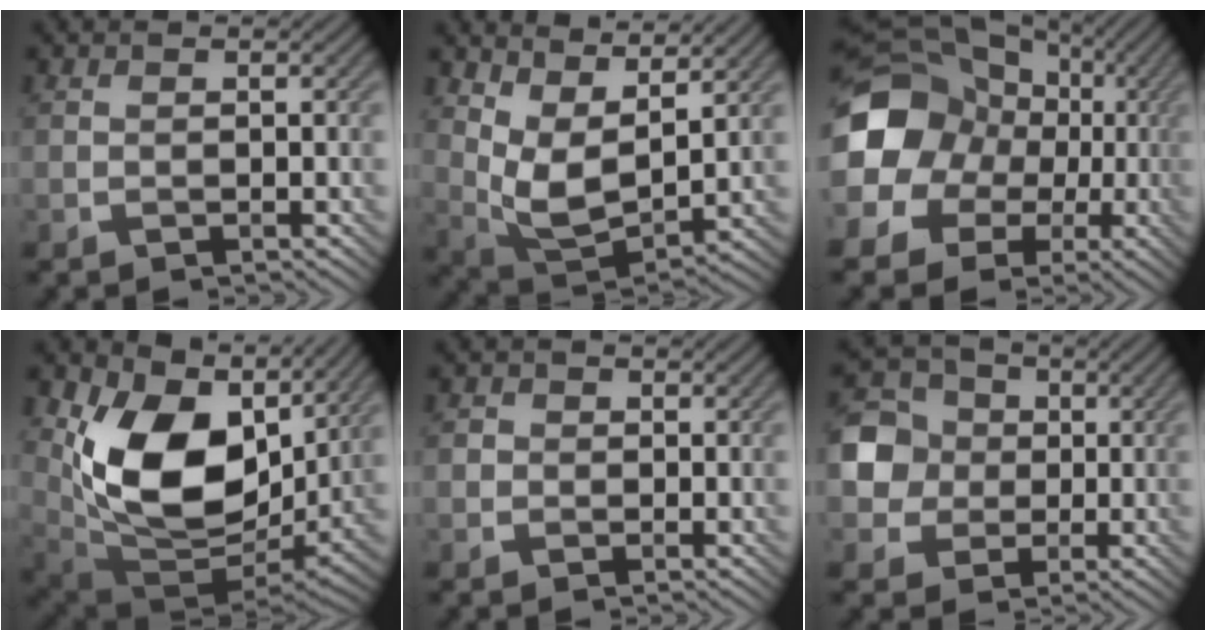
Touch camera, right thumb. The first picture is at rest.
{"total": 8.8, "force": [4.5, 3.8, 6.5], "torque": [-0.152, -0.008, 0.093]}
{"total": 16.7, "force": [1.3, 14.9, 7.6], "torque": [-0.203, -0.007, -0.004]}
{"total": 15.1, "force": [4.9, 9.7, 10.5], "torque": [-0.199, -0.012, 0.096]}
{"total": 1.6, "force": [-0.1, 1.5, 0.3], "torque": [0.002, 0.002, -0.009]}
{"total": 7.0, "force": [0.0, 6.4, 2.9], "torque": [-0.069, 0.008, -0.009]}